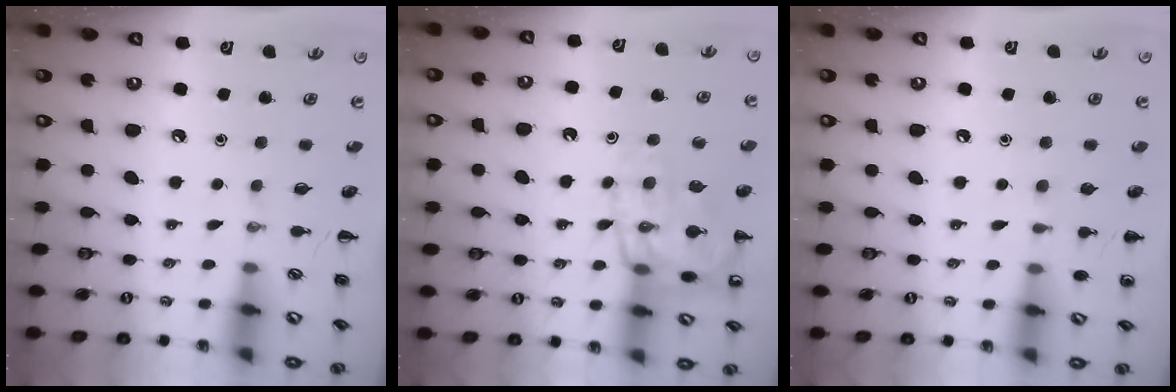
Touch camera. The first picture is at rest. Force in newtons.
{"total": 16.1, "press": 16.0, "slide": 1.9}
{"total": 5.0, "press": 4.7, "slide": 1.5}